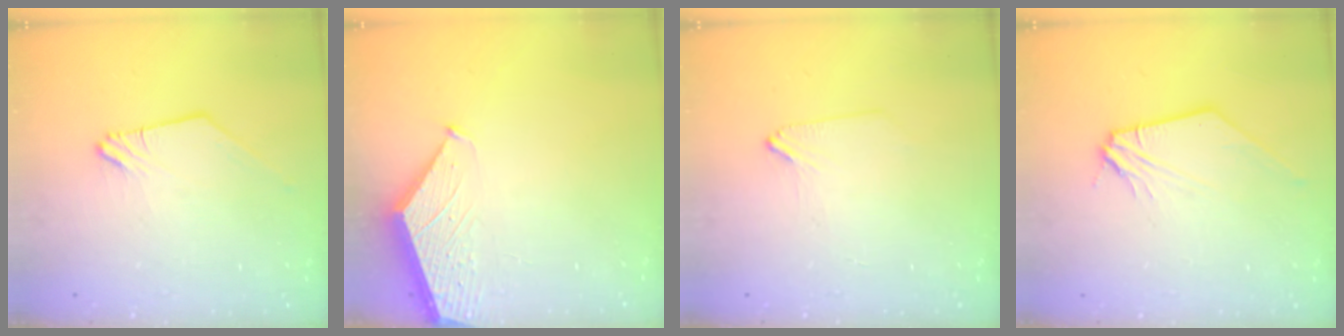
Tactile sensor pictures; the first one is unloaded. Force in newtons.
{"total": 1.5, "press": 1.5, "slide": 0.2}
{"total": 1.2, "press": 1.2, "slide": 0.3}
{"total": 2.4, "press": 2.3, "slide": 0.4}